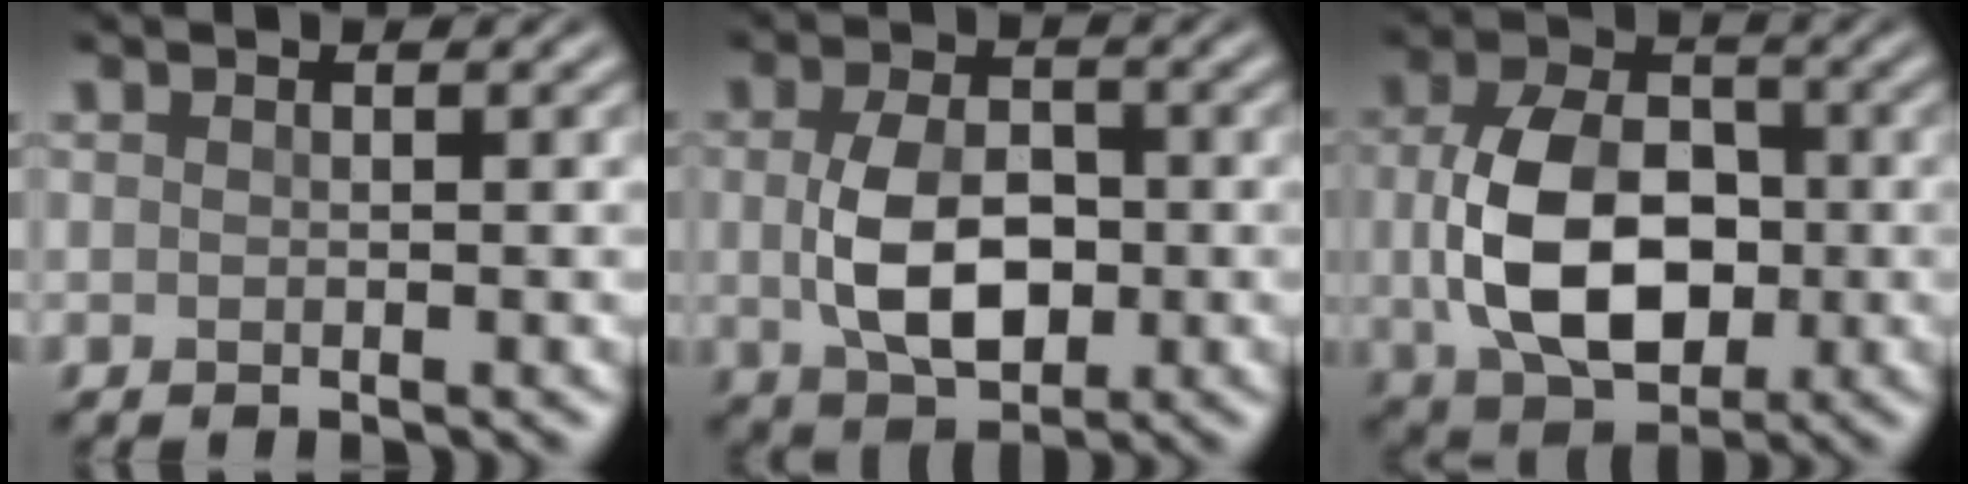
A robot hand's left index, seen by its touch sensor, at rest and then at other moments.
{"total": 6.2, "force": [-0.4, 3.9, 4.8], "torque": [-0.100, -0.008, -0.004]}
{"total": 9.6, "force": [-0.5, 6.5, 7.1], "torque": [-0.152, -0.010, -0.003]}